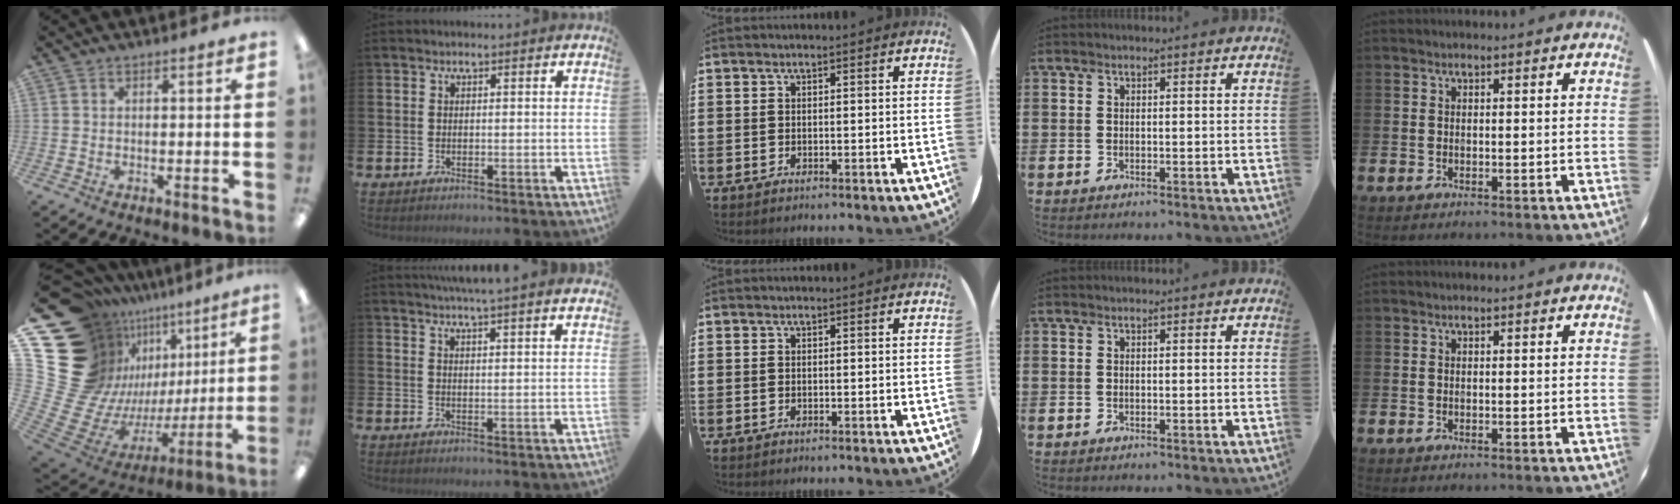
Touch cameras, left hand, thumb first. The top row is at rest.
{"thumb": {"total": 23.0, "force": [8.2, 17.1, 13.1], "torque": [-0.241, -0.135, 0.217]}, "index": {"total": 4.6, "force": [4.4, -1.1, 0.6], "torque": [-0.021, -0.022, 0.078]}}